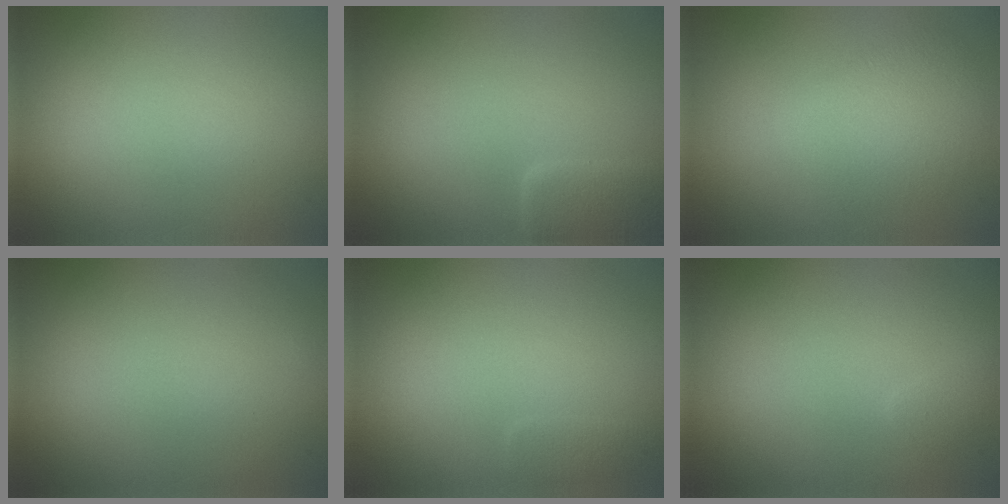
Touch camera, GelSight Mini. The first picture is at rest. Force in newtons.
{"total": 2.6, "press": 2.6, "slide": 0.2}
{"total": 3.4, "press": 3.4, "slide": 0.0}
{"total": 0.0}
{"total": 0.9, "press": 0.9, "slide": 0.1}
{"total": 0.8, "press": 0.8, "slide": 0.1}